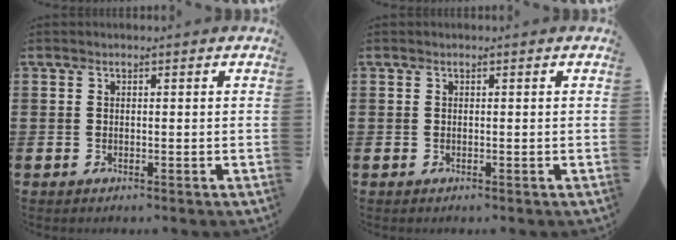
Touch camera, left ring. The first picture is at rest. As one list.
[{"total": 0.0}]